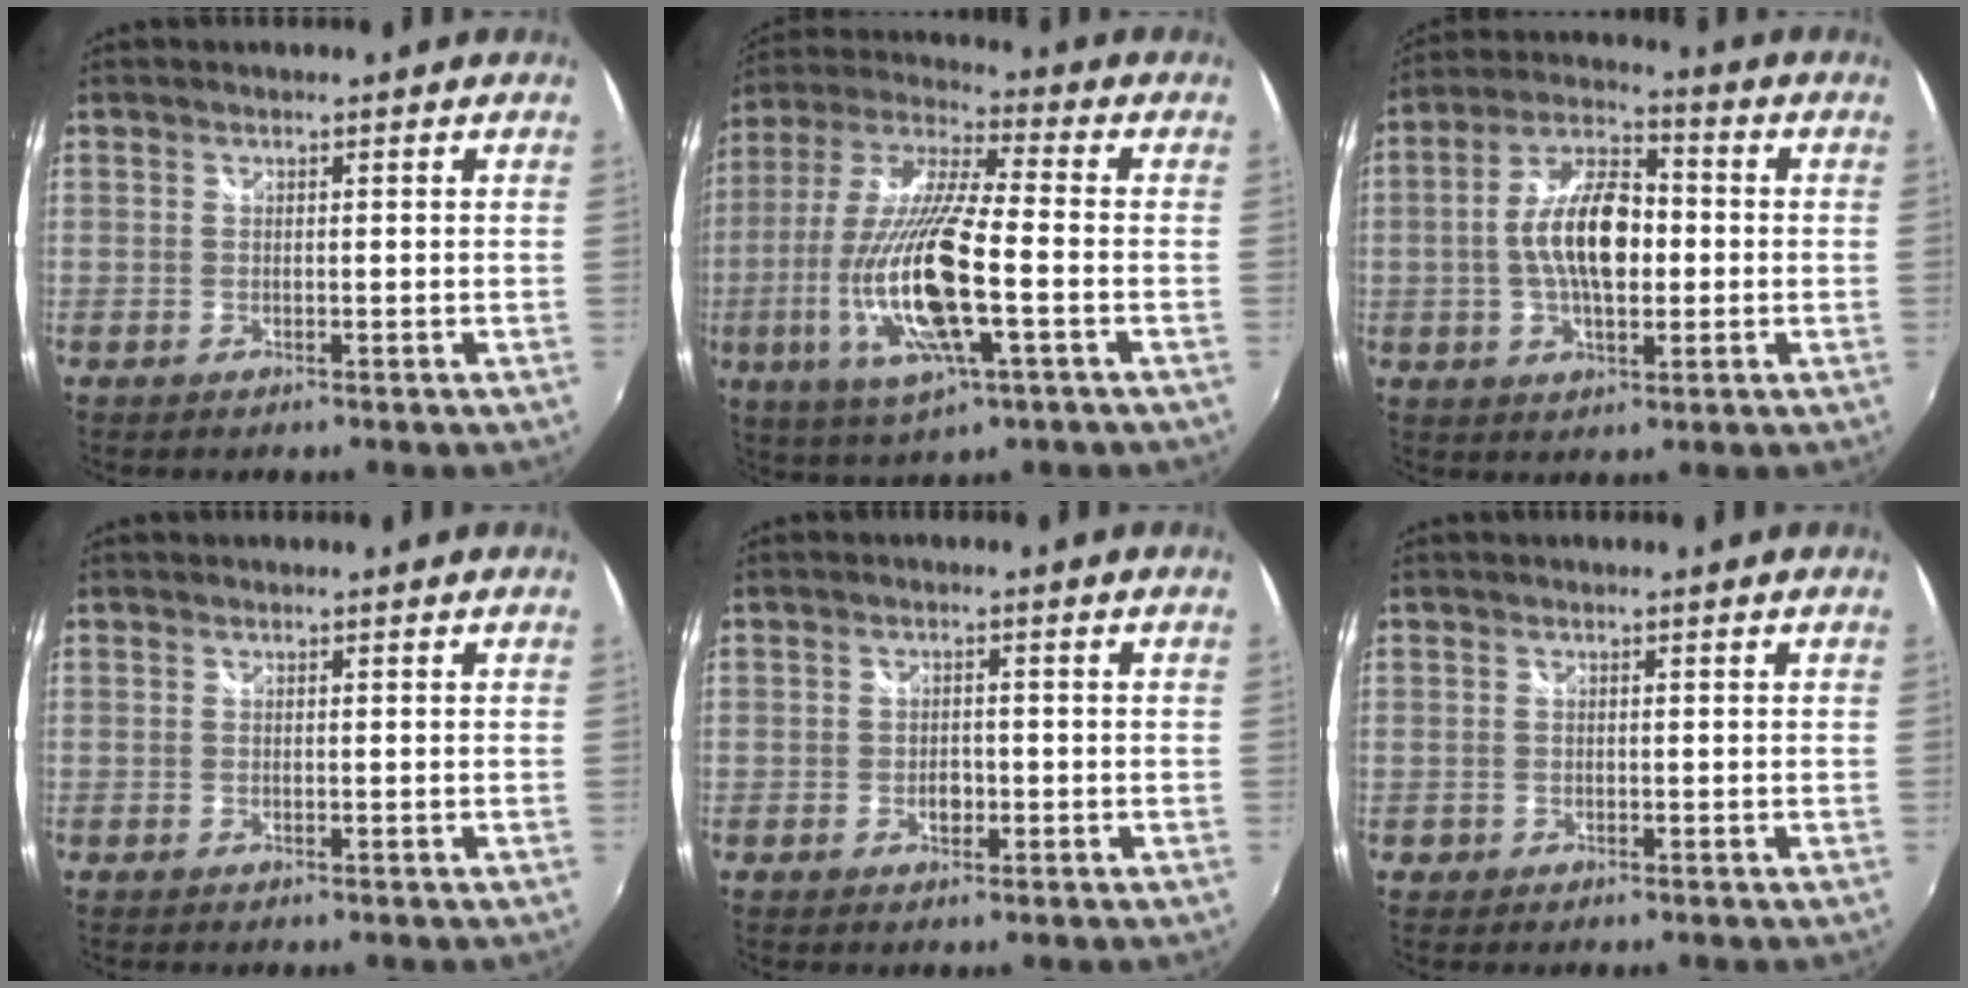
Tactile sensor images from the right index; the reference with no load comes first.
{"total": 20.6, "force": [-5.1, 5.1, 19.3], "torque": [-0.381, -0.028, -0.093]}
{"total": 12.9, "force": [-0.8, 6.1, 11.4], "torque": [-0.220, 0.014, -0.018]}
{"total": 0.0}
{"total": 2.3, "force": [-0.7, 1.8, 1.3], "torque": [-0.021, 0.001, -0.014]}
{"total": 1.2, "force": [-0.3, 1.1, 0.1], "torque": [-0.004, 0.001, -0.002]}